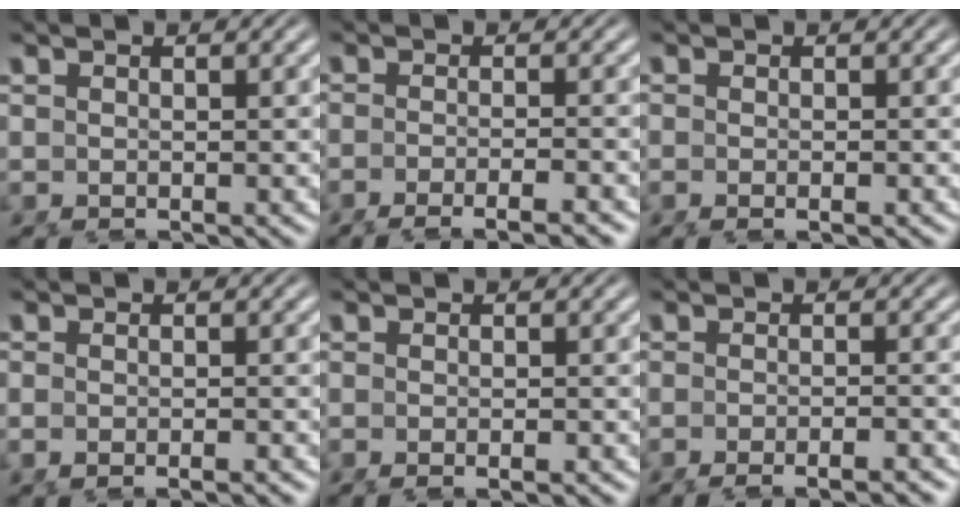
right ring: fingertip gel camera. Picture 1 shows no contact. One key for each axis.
{"total": 4.0, "fx": -3.4, "fy": 0.4, "fz": 2.2, "tx": -0.032, "ty": -0.006, "tz": -0.053}
{"total": 1.2, "fx": -0.7, "fy": 0.6, "fz": 0.8, "tx": -0.016, "ty": -0.004, "tz": -0.011}
{"total": 1.6, "fx": -1.1, "fy": 0.5, "fz": 1.0, "tx": -0.020, "ty": -0.003, "tz": -0.018}
{"total": 1.4, "fx": -1.0, "fy": 0.4, "fz": 0.9, "tx": -0.015, "ty": -0.002, "tz": -0.017}
{"total": 2.7, "fx": -2.4, "fy": 0.2, "fz": 1.3, "tx": -0.017, "ty": 0.000, "tz": -0.040}